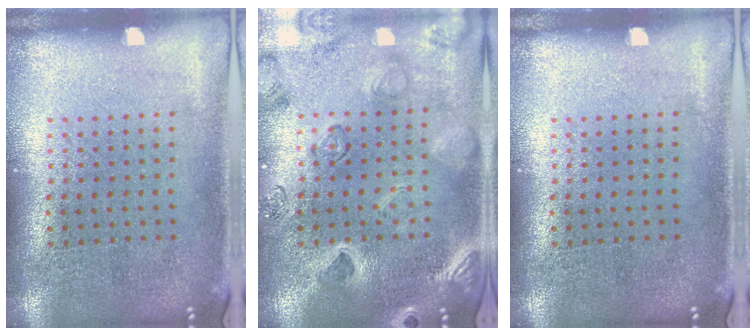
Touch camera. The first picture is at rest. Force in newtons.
{"total": 2.5, "press": 2.4, "slide": 0.6}
{"total": 0.0}